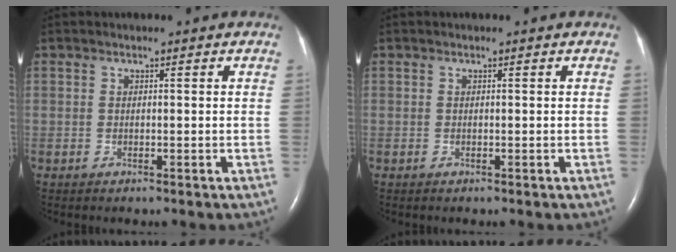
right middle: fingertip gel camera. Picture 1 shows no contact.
{"total": 0.0}